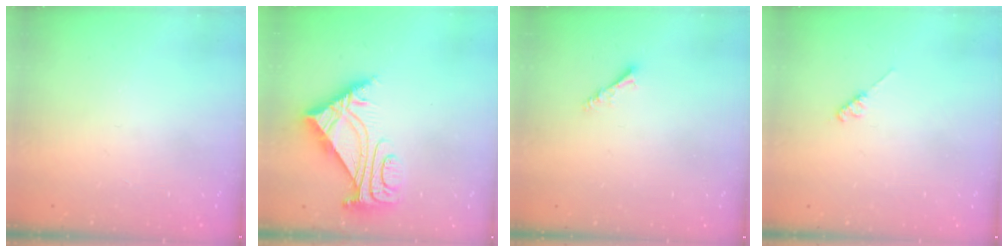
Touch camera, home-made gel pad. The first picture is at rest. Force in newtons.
{"total": 8.0, "press": 7.9, "slide": 1.2}
{"total": 3.0, "press": 2.9, "slide": 0.6}
{"total": 2.6, "press": 2.5, "slide": 0.4}